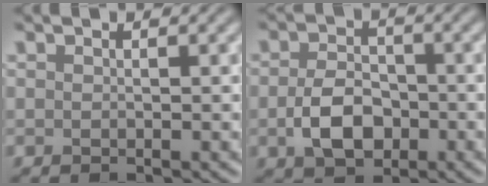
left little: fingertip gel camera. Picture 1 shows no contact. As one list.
[{"total": 4.6, "force": [-1.3, 3.1, 3.1], "torque": [-0.062, -0.005, -0.028]}]